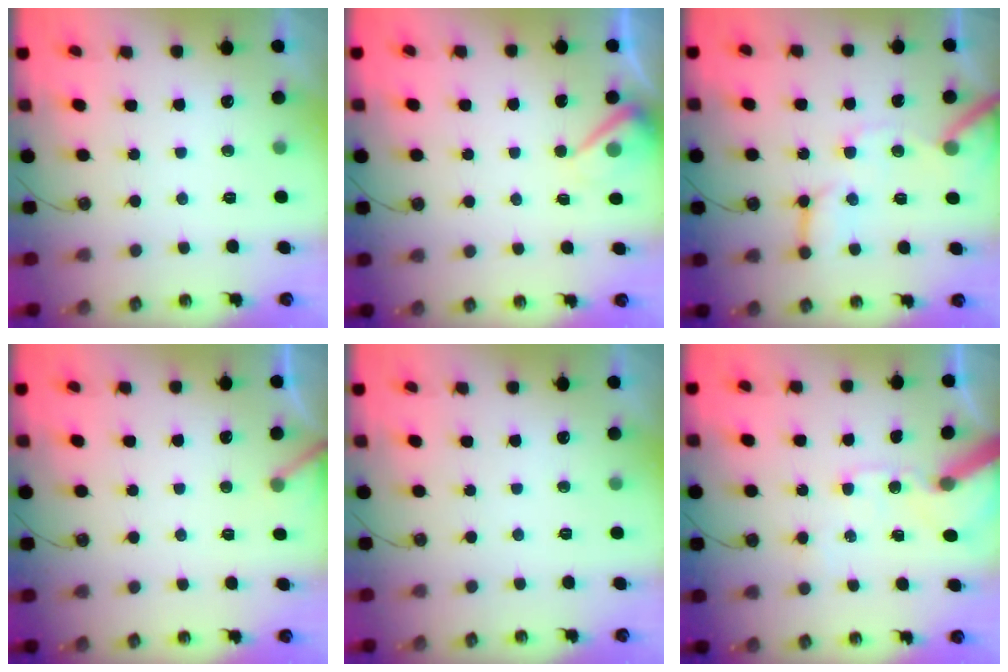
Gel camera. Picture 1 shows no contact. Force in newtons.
{"total": 5.7, "press": 5.6, "slide": 1.1}
{"total": 12.0, "press": 11.9, "slide": 1.6}
{"total": 3.4, "press": 3.3, "slide": 0.3}
{"total": 0.0}
{"total": 12.8, "press": 12.6, "slide": 2.3}